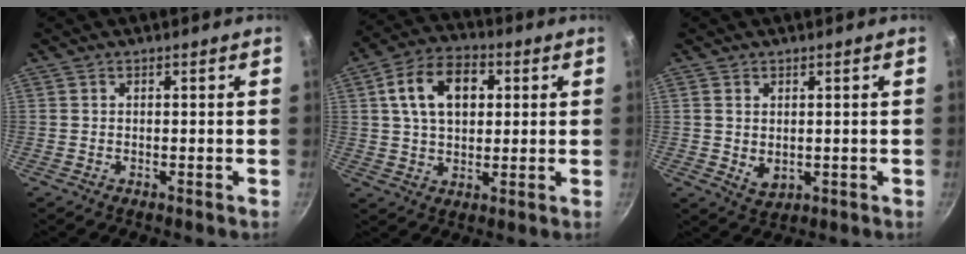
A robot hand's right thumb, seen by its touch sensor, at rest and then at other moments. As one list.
[{"total": 12.9, "force": [3.2, 8.5, 9.1], "torque": [-0.133, 0.012, 0.045]}, {"total": 3.6, "force": [0.6, 2.6, 2.4], "torque": [-0.037, -0.010, 0.015]}]